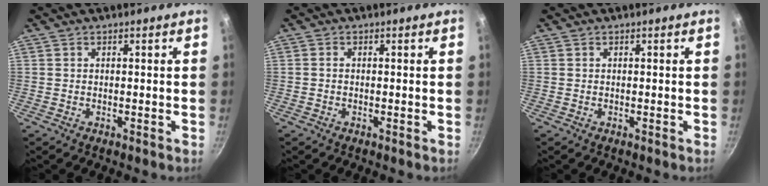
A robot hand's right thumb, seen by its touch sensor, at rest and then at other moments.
{"total": 0.6, "force": [-0.2, 0.4, 0.3], "torque": [-0.006, 0.004, -0.005]}
{"total": 0.0}